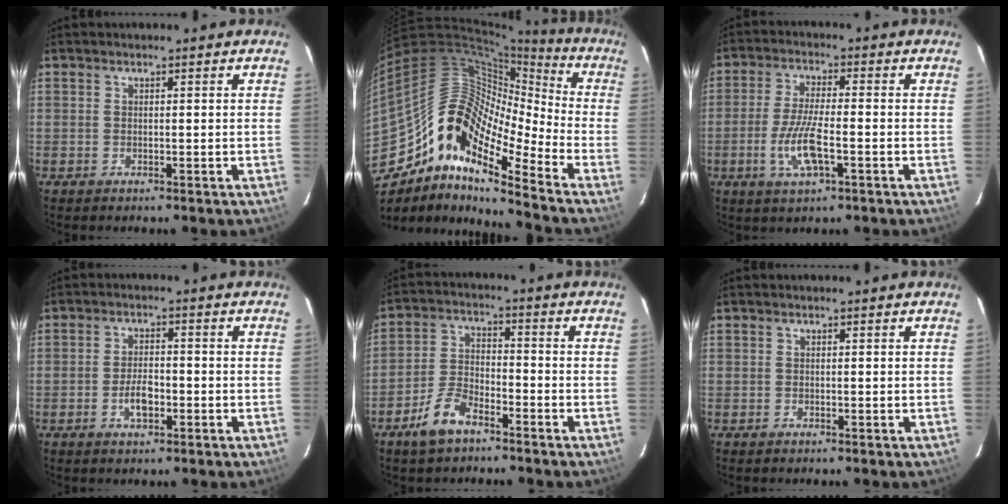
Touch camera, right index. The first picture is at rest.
{"total": 15.3, "force": [-10.0, 4.9, 10.4], "torque": [-0.161, 0.008, -0.208]}
{"total": 8.3, "force": [-2.9, 2.0, 7.5], "torque": [-0.159, -0.006, -0.058]}
{"total": 4.3, "force": [-1.7, 2.2, 3.3], "torque": [-0.066, 0.003, -0.029]}
{"total": 7.7, "force": [-5.5, 3.0, 4.4], "torque": [-0.102, 0.005, -0.106]}
{"total": 0.0}